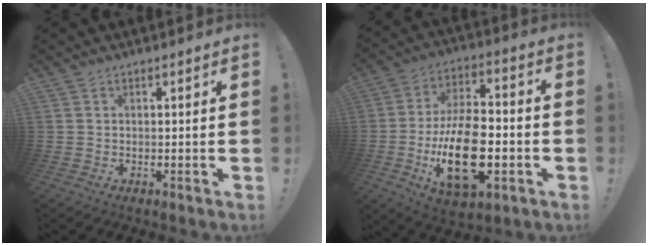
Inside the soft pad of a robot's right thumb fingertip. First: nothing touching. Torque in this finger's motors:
{"motor_torque": [2.55, 2.46, 0.30, -0.06, 0.16]}